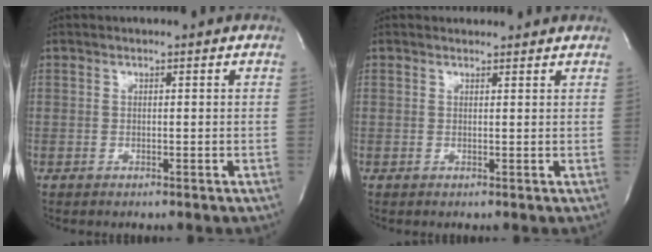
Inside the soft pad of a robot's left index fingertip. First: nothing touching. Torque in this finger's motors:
{"motor_torque": [0.20, -0.27, -0.04, -0.01]}